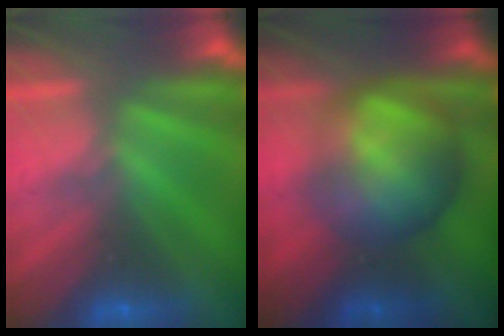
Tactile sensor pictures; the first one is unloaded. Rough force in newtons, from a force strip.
{"total": 8.7}